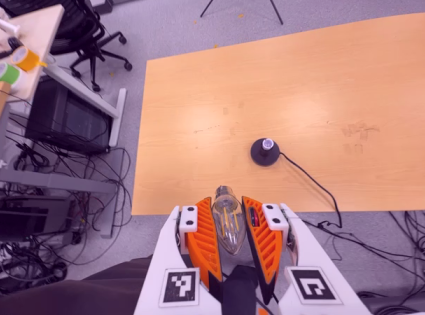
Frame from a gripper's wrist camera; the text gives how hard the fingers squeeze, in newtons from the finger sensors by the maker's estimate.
{"total": 14.8, "left": 16.9, "right": 12.8}